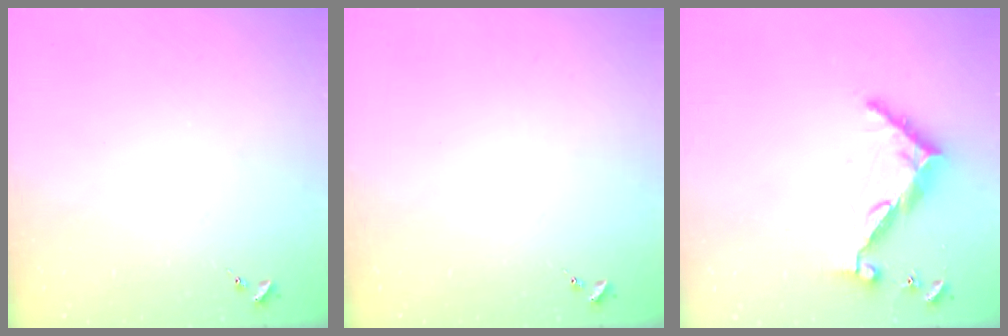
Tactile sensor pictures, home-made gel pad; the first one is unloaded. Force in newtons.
{"total": 0.0}
{"total": 9.6, "press": 9.6, "slide": 0.8}